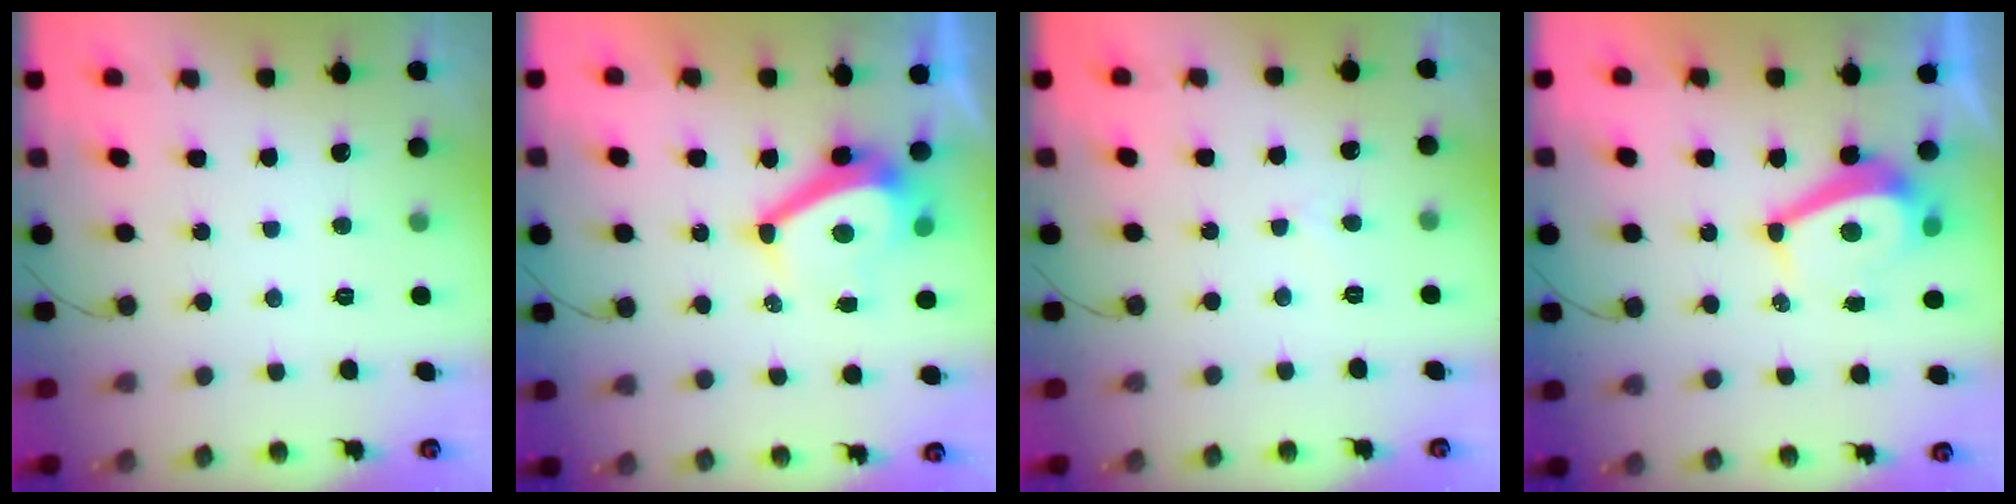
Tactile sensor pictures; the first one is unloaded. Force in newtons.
{"total": 8.5, "press": 8.4, "slide": 1.0}
{"total": 2.1, "press": 2.1, "slide": 0.2}
{"total": 5.6, "press": 5.6, "slide": 0.2}